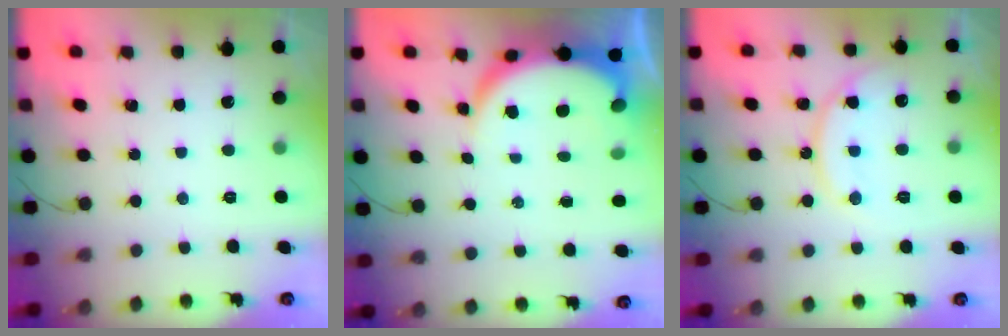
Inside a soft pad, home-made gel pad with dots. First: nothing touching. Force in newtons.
{"total": 8.1, "press": 8.0, "slide": 0.9}
{"total": 12.4, "press": 12.4, "slide": 0.7}